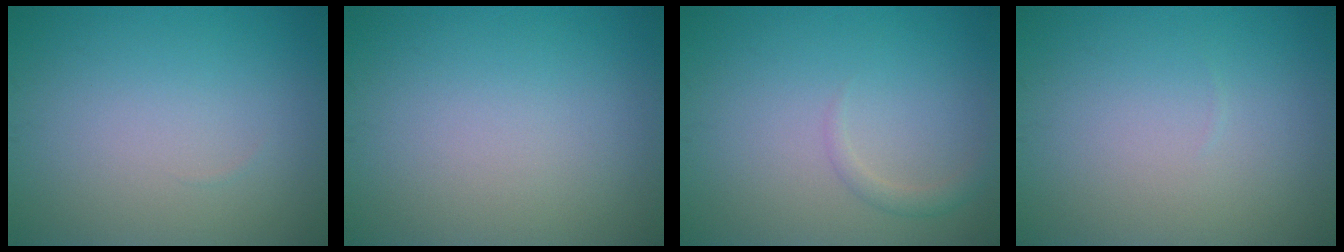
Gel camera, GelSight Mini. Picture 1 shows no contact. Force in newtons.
{"total": 0.0}
{"total": 1.2, "press": 1.2, "slide": 0.1}
{"total": 0.0}